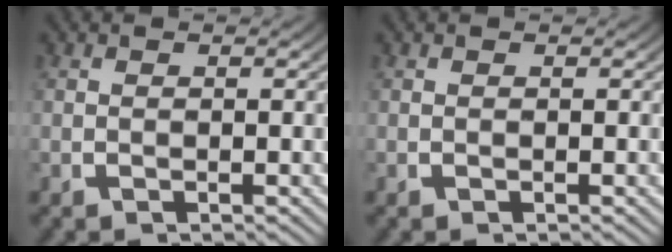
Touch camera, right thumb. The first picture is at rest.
{"total": 0.0}